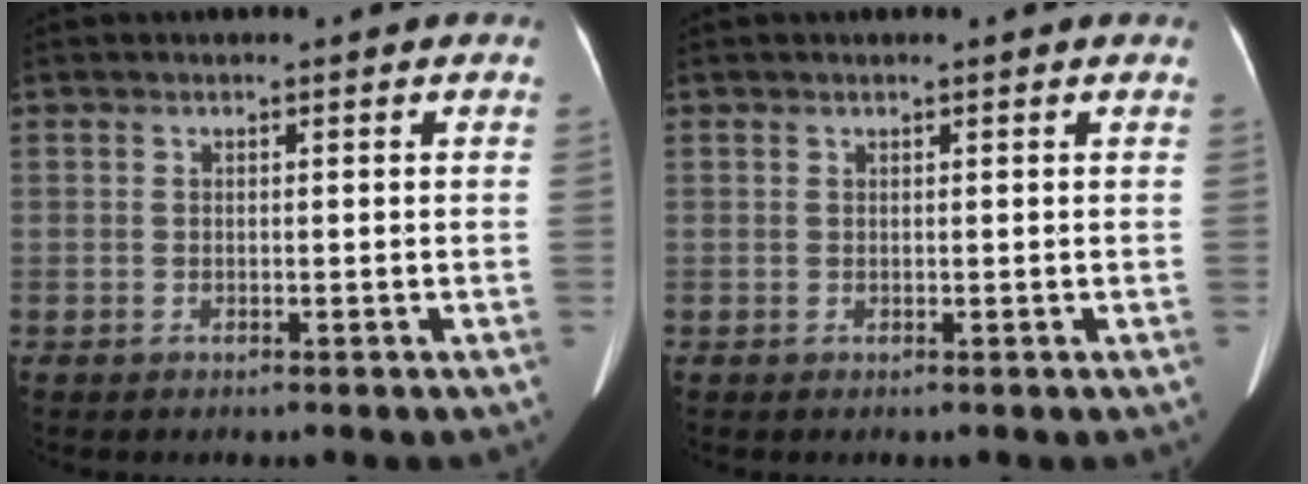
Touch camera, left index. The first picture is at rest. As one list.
[{"total": 0.8, "force": [0.8, 0.0, 0.2], "torque": [-0.007, 0.002, 0.006]}]